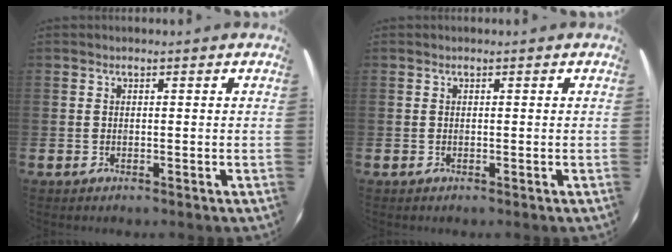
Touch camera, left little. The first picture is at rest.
{"total": 0.0}